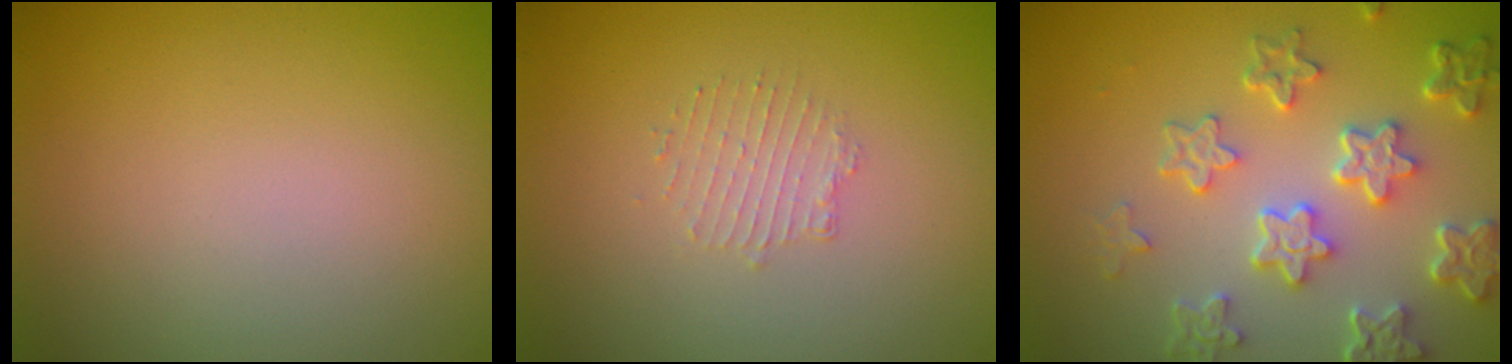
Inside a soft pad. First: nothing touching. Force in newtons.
{"total": 1.3, "press": 0.7, "slide": 1.1}
{"total": 6.1, "press": 4.7, "slide": 4.0}